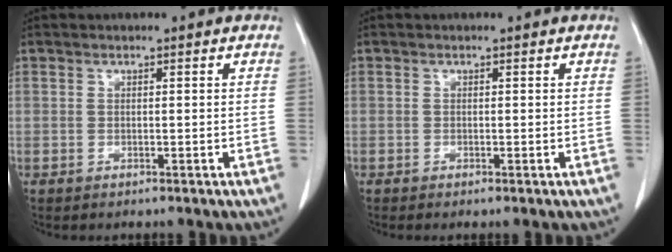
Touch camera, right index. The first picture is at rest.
{"total": 0.0}